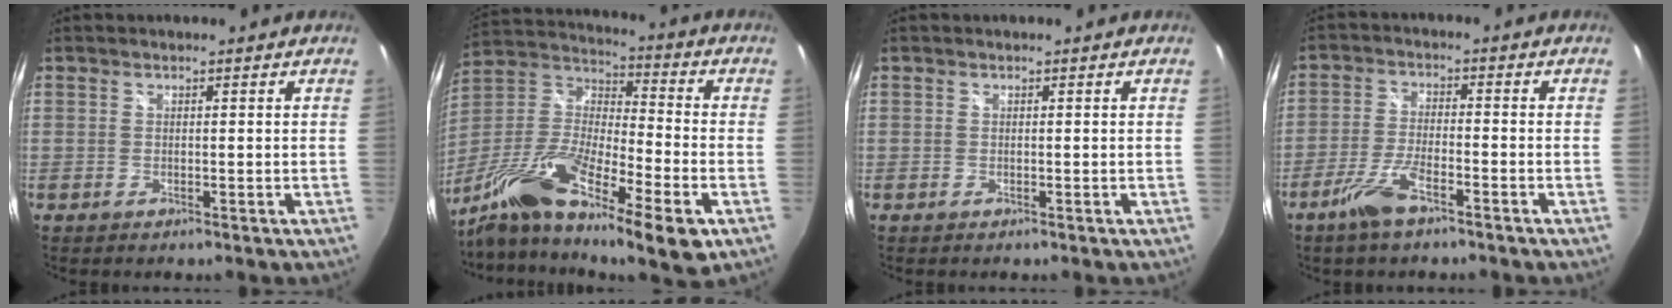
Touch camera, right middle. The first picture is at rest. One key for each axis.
{"total": 23.4, "fx": -12.6, "fy": 6.0, "fz": 18.8, "tx": -0.340, "ty": -0.037, "tz": -0.235}
{"total": 0.0}
{"total": 6.9, "fx": -4.7, "fy": 1.6, "fz": 4.7, "tx": -0.112, "ty": -0.006, "tz": -0.092}